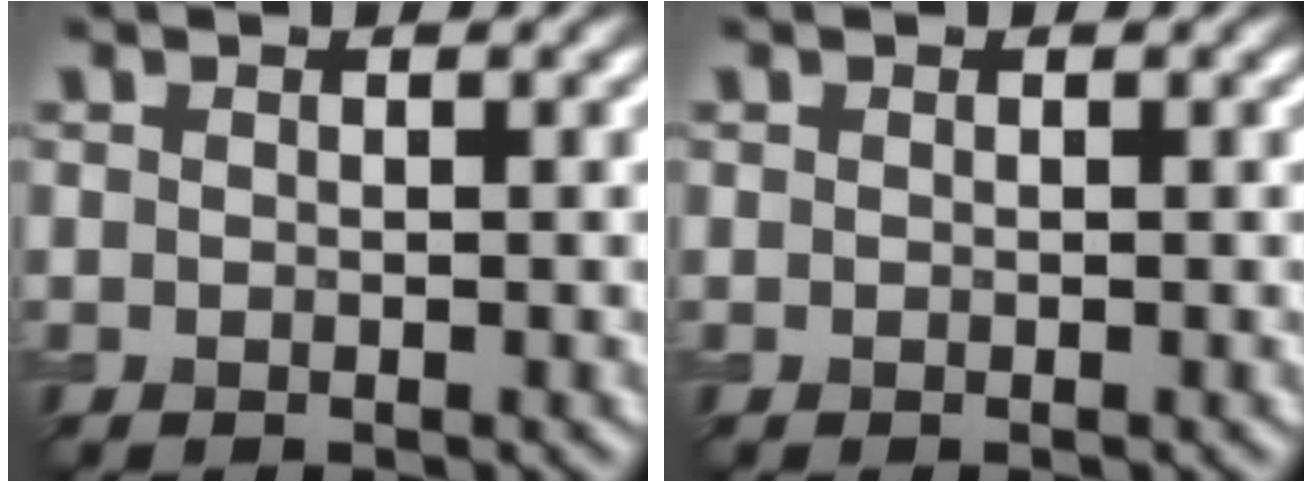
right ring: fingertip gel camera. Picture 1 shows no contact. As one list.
[{"total": 0.0}]